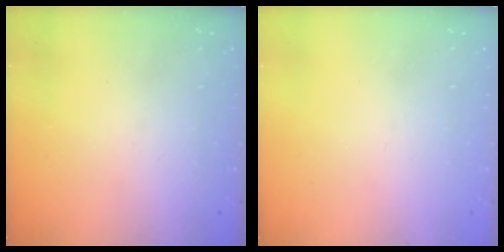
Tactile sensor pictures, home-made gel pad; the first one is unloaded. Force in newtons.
{"total": 0.5, "press": 0.5, "slide": 0.1}